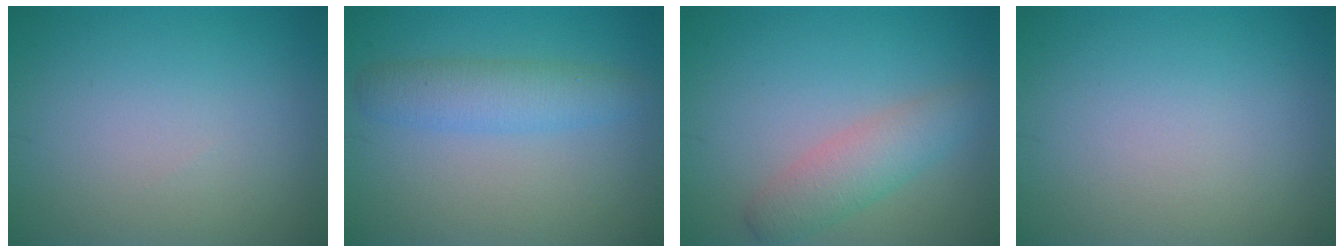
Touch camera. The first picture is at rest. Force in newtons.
{"total": 3.3, "press": 3.3, "slide": 0.0}
{"total": 3.4, "press": 3.3, "slide": 0.3}
{"total": 0.0}